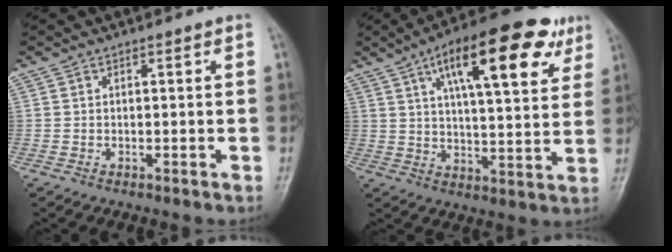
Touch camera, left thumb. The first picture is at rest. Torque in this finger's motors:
{"motor_torque": [0.77, 0.77, 1.67, -1.10, 0.19]}